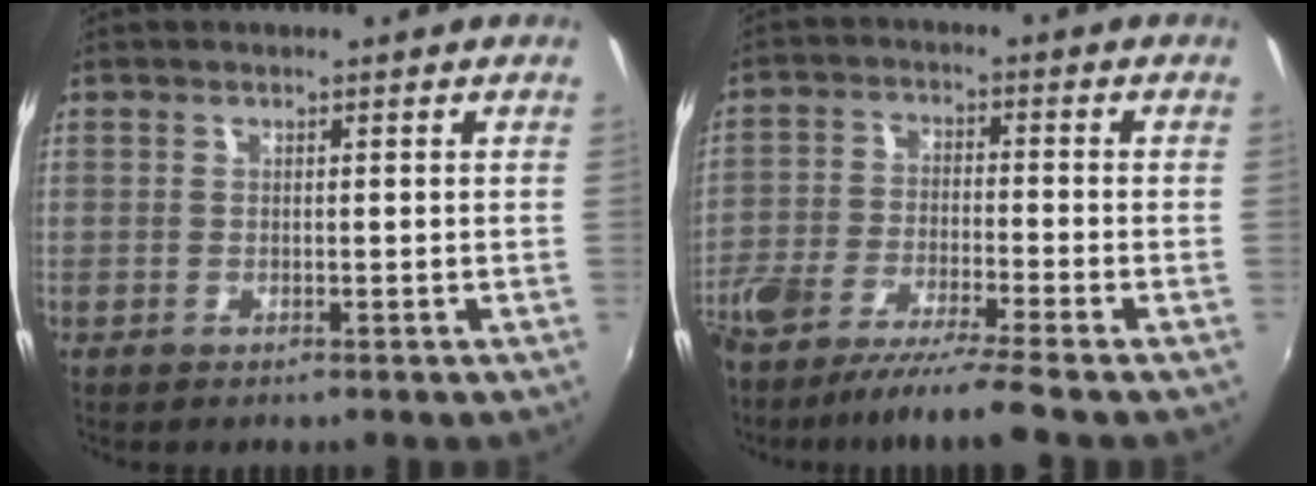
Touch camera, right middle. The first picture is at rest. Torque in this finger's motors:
{"motor_torque": [1.08, -1.06, 0.45, 0.18]}